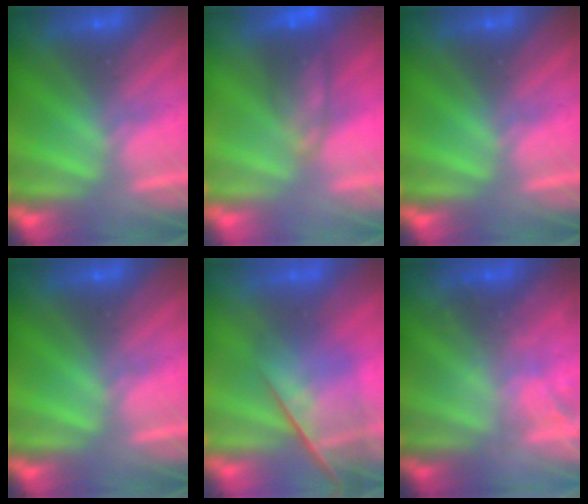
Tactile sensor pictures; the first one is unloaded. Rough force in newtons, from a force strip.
{"total": 7.4}
{"total": 0.0}
{"total": 0.0}
{"total": 4.8}
{"total": 2.3}